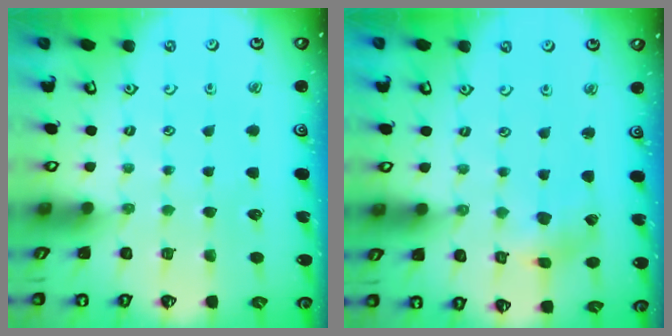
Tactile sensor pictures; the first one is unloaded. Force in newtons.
{"total": 2.2, "press": 2.2, "slide": 0.4}